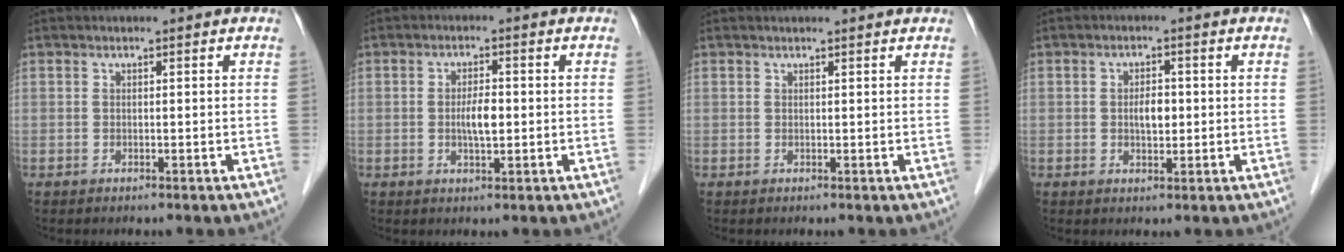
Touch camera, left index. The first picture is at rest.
{"total": 3.4, "force": [-0.2, 0.9, 3.2], "torque": [-0.060, 0.000, -0.002]}
{"total": 2.4, "force": [2.3, 0.1, 0.6], "torque": [-0.010, 0.011, 0.024]}
{"total": 2.9, "force": [0.0, 1.5, 2.5], "torque": [-0.044, 0.003, 0.002]}